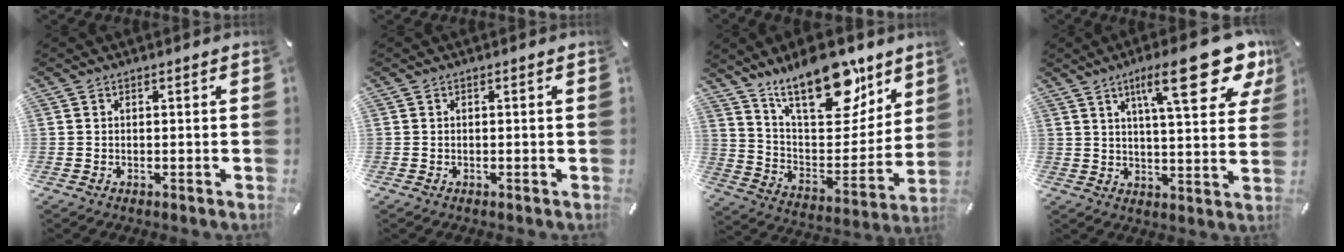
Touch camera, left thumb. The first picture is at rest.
{"total": 0.0}
{"total": 22.7, "force": [16.6, 9.9, 11.9], "torque": [-0.189, -0.109, 0.290]}
{"total": 20.4, "force": [10.4, 6.1, 16.5], "torque": [-0.239, -0.048, 0.154]}